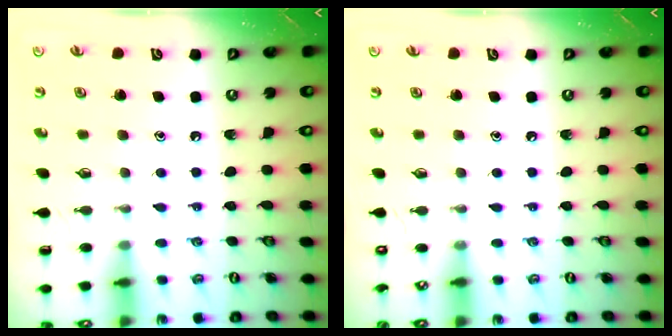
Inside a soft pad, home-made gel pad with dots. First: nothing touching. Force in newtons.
{"total": 0.0}